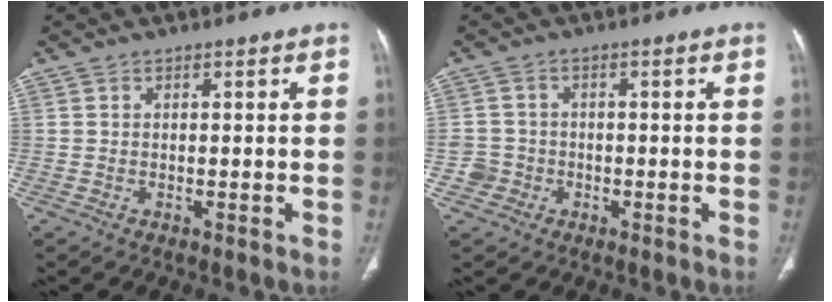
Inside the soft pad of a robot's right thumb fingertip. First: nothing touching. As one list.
[{"total": 3.5, "force": [-1.4, 3.2, 0.0], "torque": [0.018, 0.016, -0.032]}]